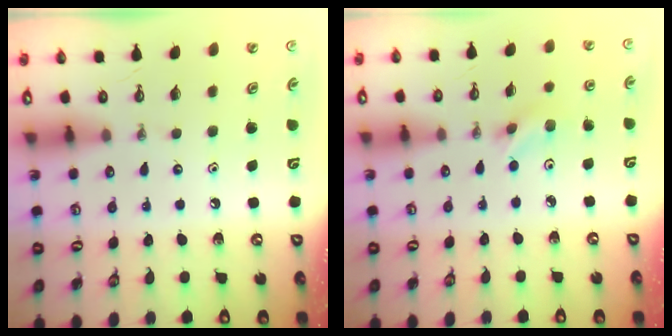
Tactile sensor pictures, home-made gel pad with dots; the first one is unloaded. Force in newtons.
{"total": 3.9, "press": 3.8, "slide": 0.8}